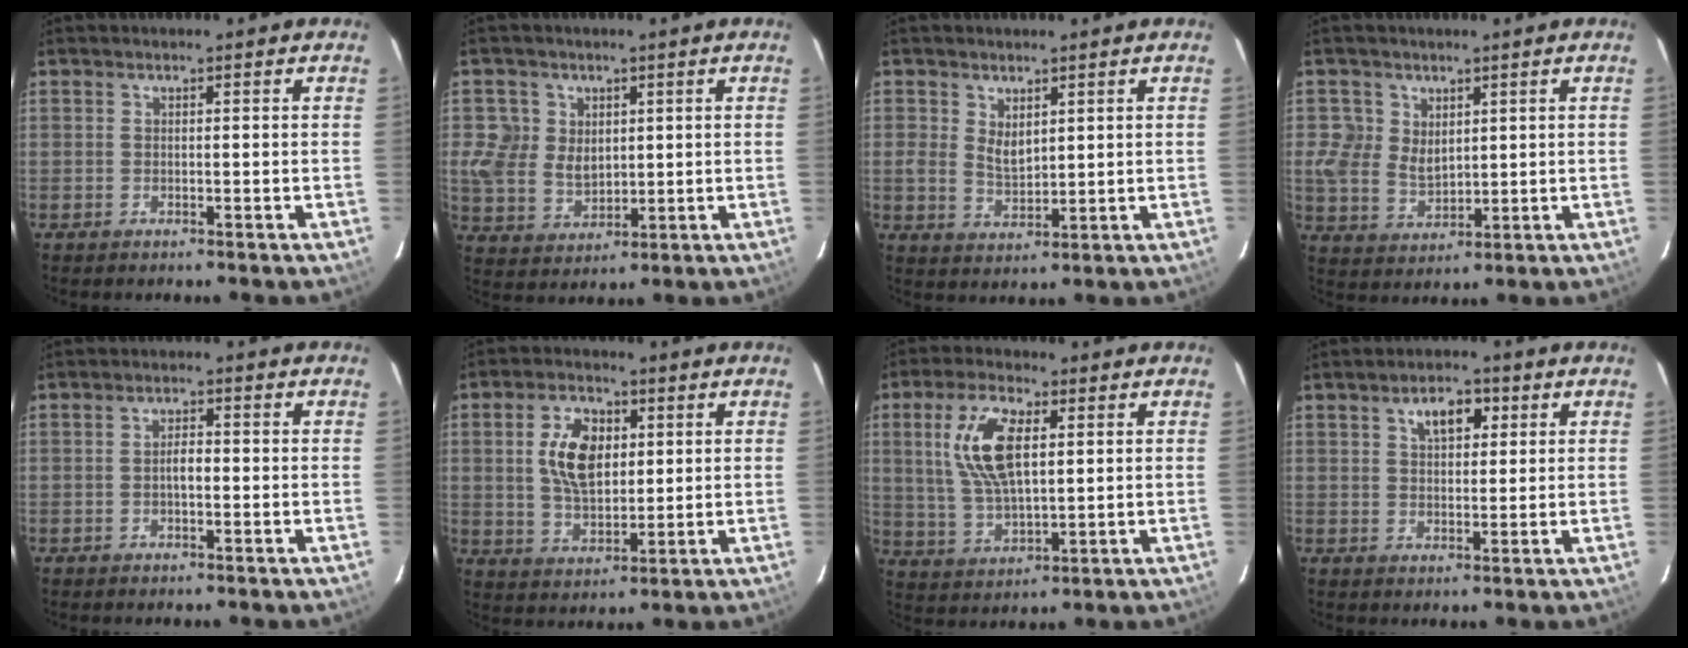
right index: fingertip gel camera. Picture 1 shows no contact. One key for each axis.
{"total": 8.4, "fx": 2.2, "fy": 7.5, "fz": 3.1, "tx": -0.069, "ty": 0.012, "tz": 0.052}
{"total": 4.2, "fx": 1.8, "fy": 2.7, "fz": 2.7, "tx": -0.046, "ty": -0.004, "tz": 0.037}
{"total": 7.1, "fx": 2.4, "fy": 6.0, "fz": 2.8, "tx": -0.052, "ty": 0.008, "tz": 0.055}
{"total": 2.1, "fx": -0.5, "fy": 0.8, "fz": 1.9, "tx": -0.034, "ty": 0.004, "tz": -0.009}
{"total": 10.0, "fx": 2.2, "fy": 5.8, "fz": 7.9, "tx": -0.151, "ty": 0.011, "tz": 0.046}
{"total": 12.3, "fx": 3.3, "fy": 5.4, "fz": 10.6, "tx": -0.212, "ty": 0.008, "tz": 0.071}
{"total": 5.4, "fx": 2.4, "fy": 2.9, "fz": 3.8, "tx": -0.062, "ty": 0.015, "tz": 0.041}